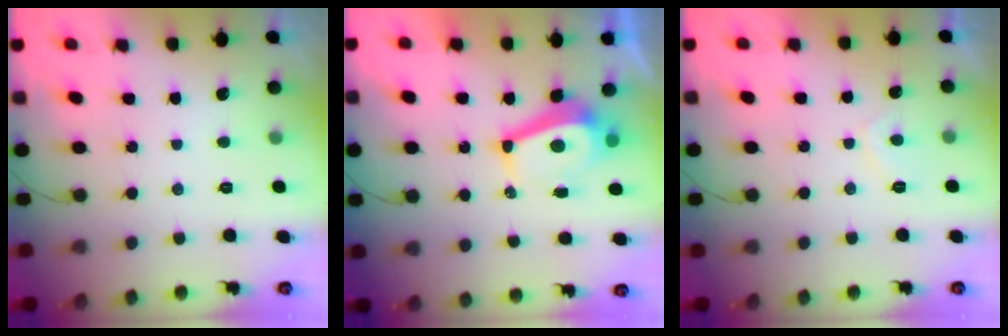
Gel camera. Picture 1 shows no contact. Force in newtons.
{"total": 8.6, "press": 8.5, "slide": 0.9}
{"total": 2.2, "press": 2.1, "slide": 0.8}